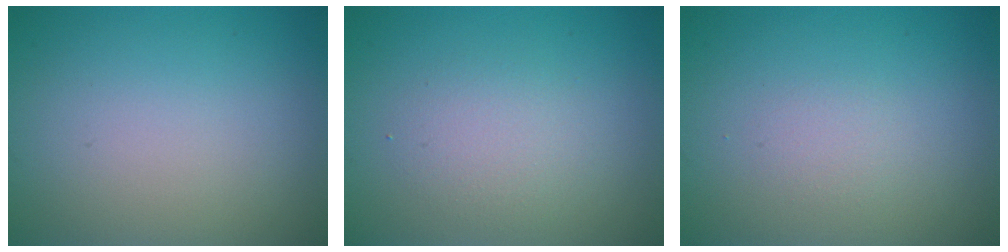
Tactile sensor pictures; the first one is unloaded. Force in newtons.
{"total": 2.2, "press": 2.2, "slide": 0.0}
{"total": 1.0, "press": 0.9, "slide": 0.1}